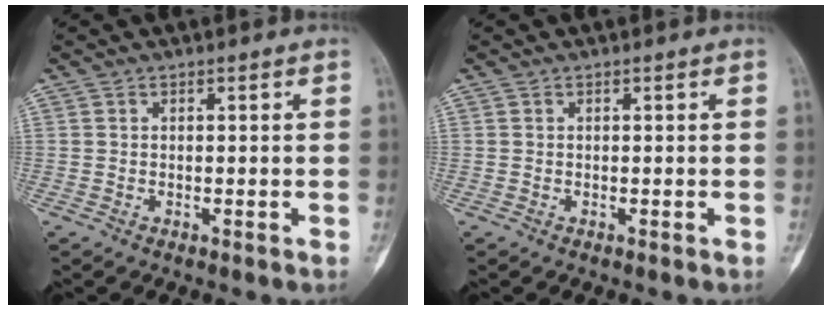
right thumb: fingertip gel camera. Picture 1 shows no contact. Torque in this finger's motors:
{"motor_torque": [-0.02, -0.02, 0.09, 0.09, 0.00]}